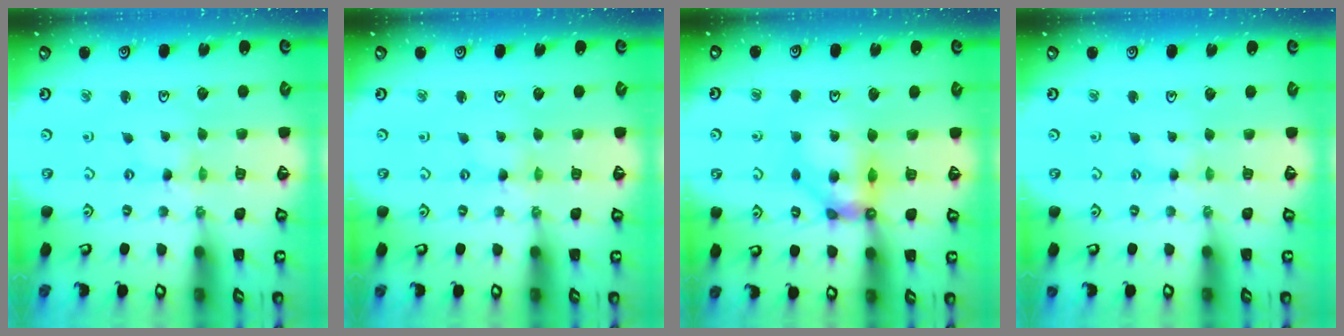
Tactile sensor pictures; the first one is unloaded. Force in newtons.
{"total": 0.0}
{"total": 10.1, "press": 10.0, "slide": 1.7}
{"total": 2.6, "press": 2.6, "slide": 0.4}